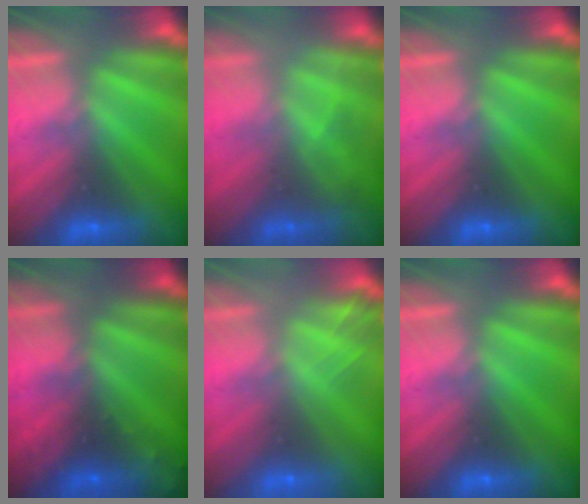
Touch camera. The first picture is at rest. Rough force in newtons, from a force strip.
{"total": 2.4}
{"total": 0.0}
{"total": 9.6}
{"total": 2.1}
{"total": 0.0}